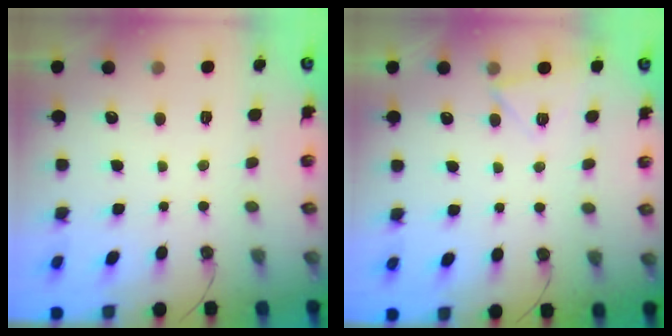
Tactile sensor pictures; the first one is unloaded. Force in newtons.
{"total": 4.0, "press": 3.3, "slide": 2.2}